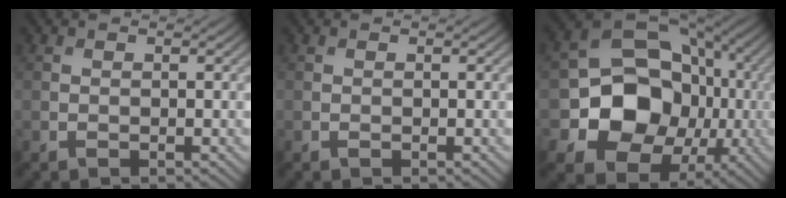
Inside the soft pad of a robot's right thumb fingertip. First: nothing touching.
{"total": 0.0}
{"total": 15.3, "force": [-2.6, 13.0, 7.7], "torque": [-0.138, -0.023, -0.070]}